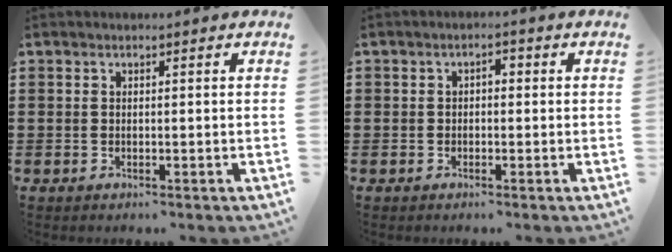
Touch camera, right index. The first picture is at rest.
{"total": 1.1, "force": [-0.7, 0.6, 0.7], "torque": [-0.015, 0.001, -0.014]}